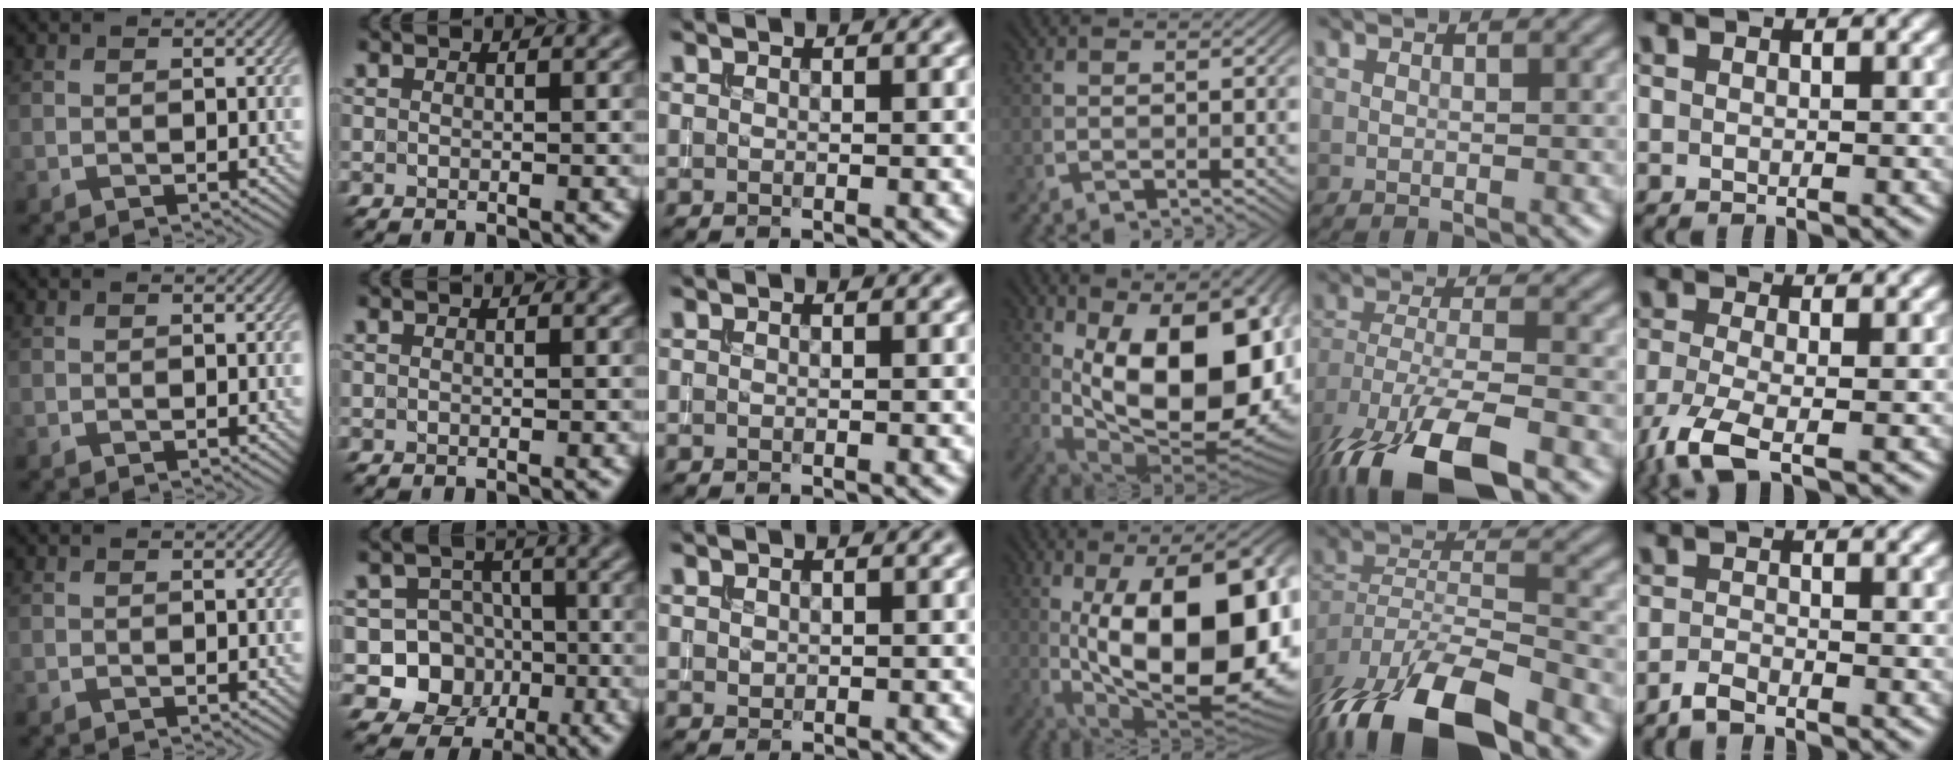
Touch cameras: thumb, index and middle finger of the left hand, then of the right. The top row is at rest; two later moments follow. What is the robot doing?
{"motion": "insert", "object": "drawer"}